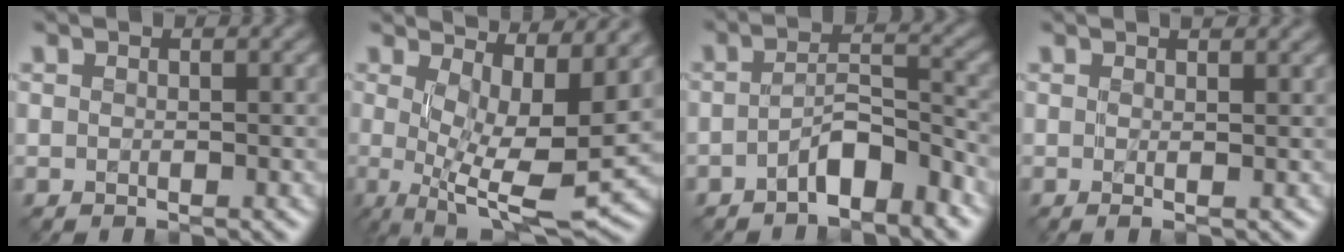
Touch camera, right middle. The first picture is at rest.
{"total": 11.4, "force": [2.2, 3.9, 10.5], "torque": [-0.159, -0.010, 0.050]}
{"total": 3.8, "force": [-2.3, 1.3, 2.8], "torque": [-0.048, 0.014, -0.042]}
{"total": 2.3, "force": [0.8, 0.7, 2.0], "torque": [-0.022, 0.005, -0.008]}